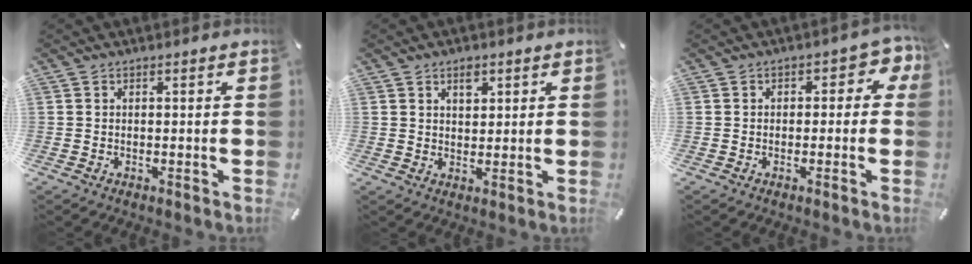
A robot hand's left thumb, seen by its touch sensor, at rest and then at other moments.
{"total": 3.1, "force": [1.7, 2.2, 1.3], "torque": [-0.005, -0.007, 0.027]}
{"total": 3.8, "force": [0.0, 2.7, 2.7], "torque": [-0.040, 0.011, -0.007]}